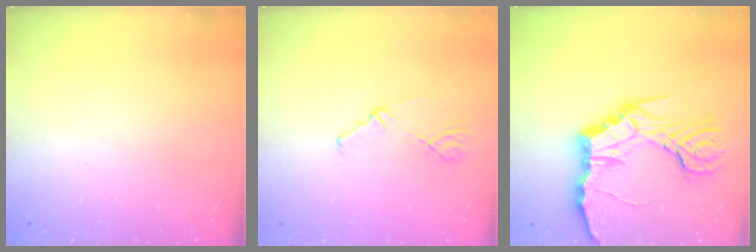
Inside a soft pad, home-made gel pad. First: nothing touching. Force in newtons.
{"total": 1.1, "press": 1.1, "slide": 0.2}
{"total": 13.5, "press": 13.4, "slide": 1.7}